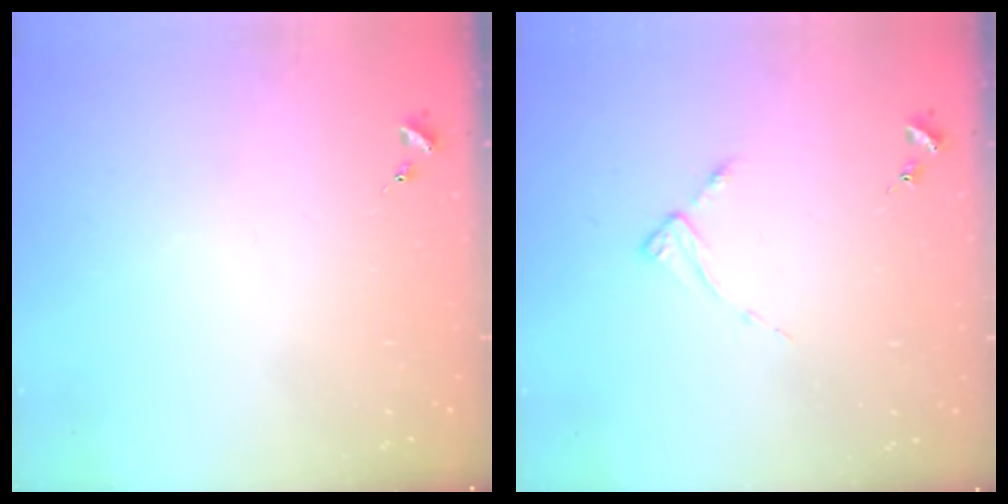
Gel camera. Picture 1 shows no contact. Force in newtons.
{"total": 2.6, "press": 2.6, "slide": 0.3}